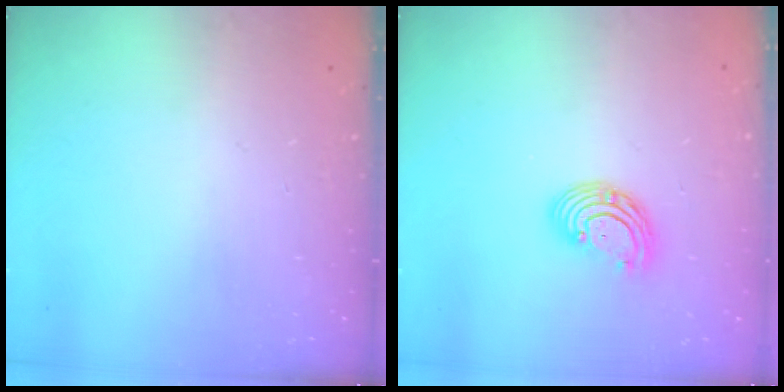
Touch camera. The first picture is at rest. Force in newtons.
{"total": 6.2, "press": 6.1, "slide": 0.9}